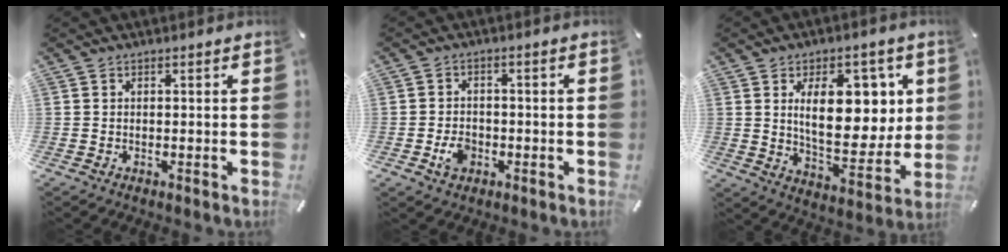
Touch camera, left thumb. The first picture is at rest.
{"total": 4.5, "force": [-1.6, 3.4, 2.4], "torque": [-0.052, 0.003, -0.030]}
{"total": 16.4, "force": [5.1, 9.2, 12.5], "torque": [-0.186, -0.011, 0.088]}